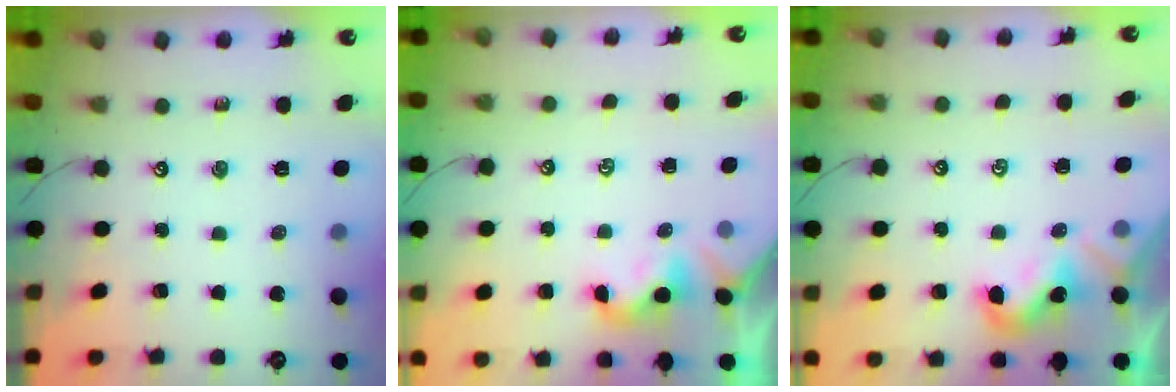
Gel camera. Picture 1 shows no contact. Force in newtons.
{"total": 1.8, "press": 1.8, "slide": 0.5}
{"total": 2.0, "press": 2.0, "slide": 0.5}